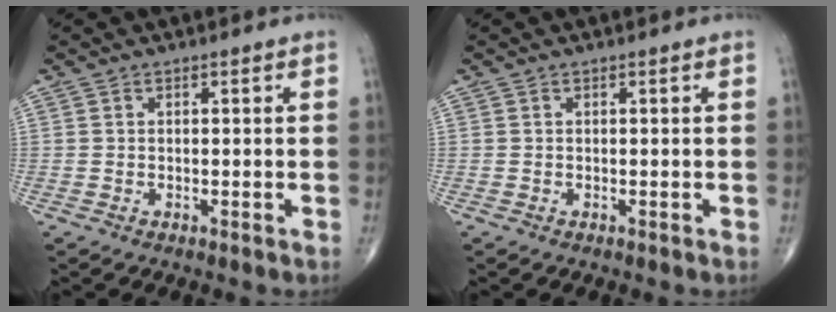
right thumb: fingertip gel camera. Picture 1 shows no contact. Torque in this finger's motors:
{"motor_torque": [0.00, 0.00, -0.02, 0.00, 0.00]}